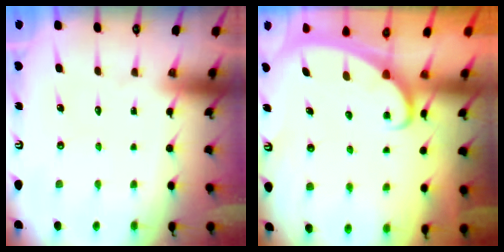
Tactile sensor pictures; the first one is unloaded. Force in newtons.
{"total": 2.3, "press": 2.3, "slide": 0.3}